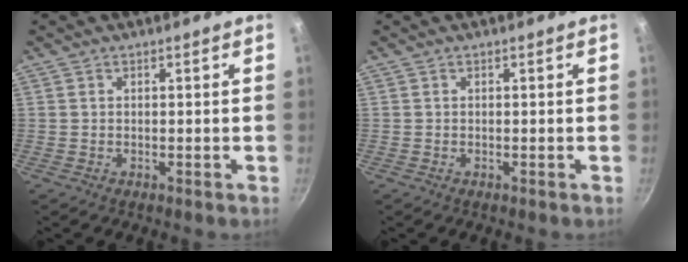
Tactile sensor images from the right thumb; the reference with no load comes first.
{"total": 0.0}